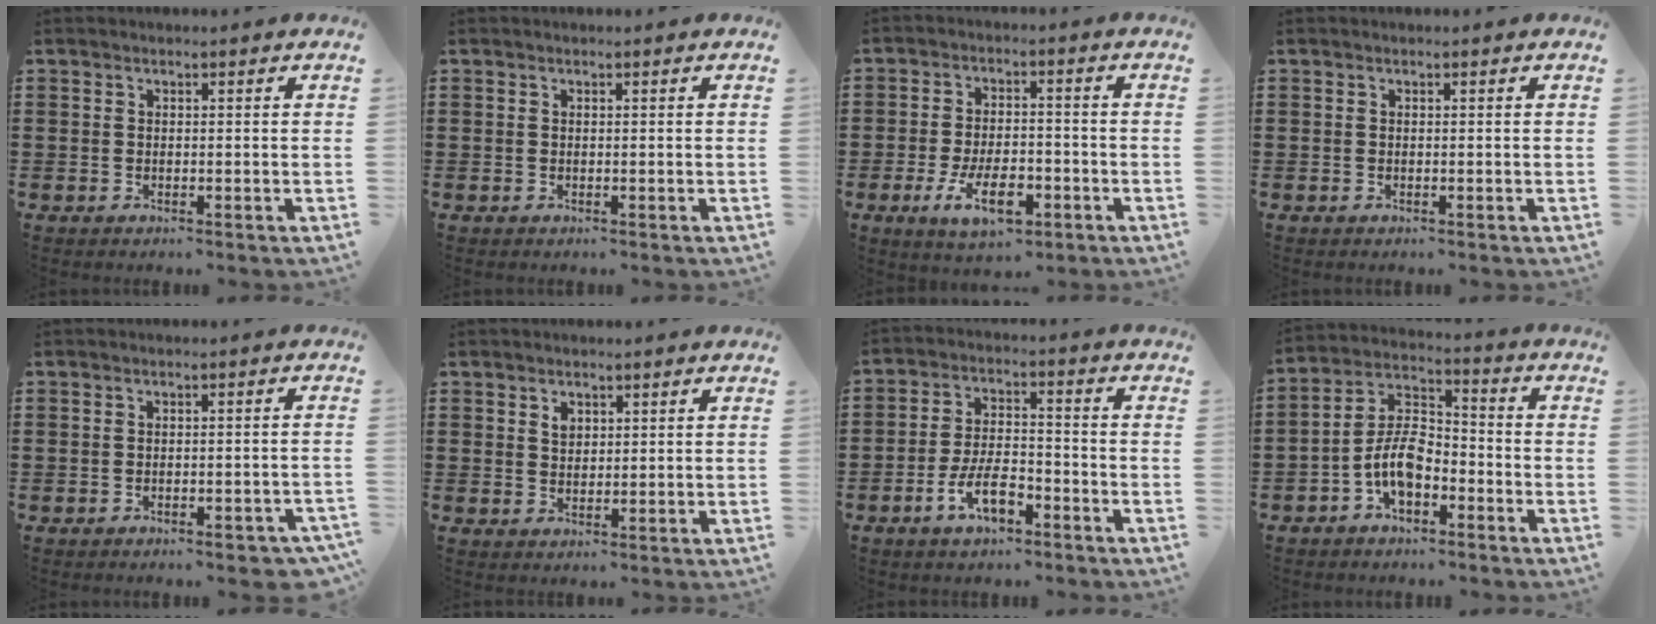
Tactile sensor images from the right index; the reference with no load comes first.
{"total": 0.0}
{"total": 8.4, "force": [-3.9, 3.7, 6.5], "torque": [-0.120, -0.005, -0.069]}
{"total": 0.0}
{"total": 2.4, "force": [-2.0, 0.4, 1.2], "torque": [-0.022, 0.001, -0.038]}
{"total": 1.8, "force": [0.9, 1.2, 0.9], "torque": [-0.022, 0.005, 0.017]}
{"total": 7.3, "force": [-3.8, 3.0, 5.4], "torque": [-0.115, 0.001, -0.073]}
{"total": 7.6, "force": [-3.6, 3.9, 5.5], "torque": [-0.134, 0.005, -0.077]}